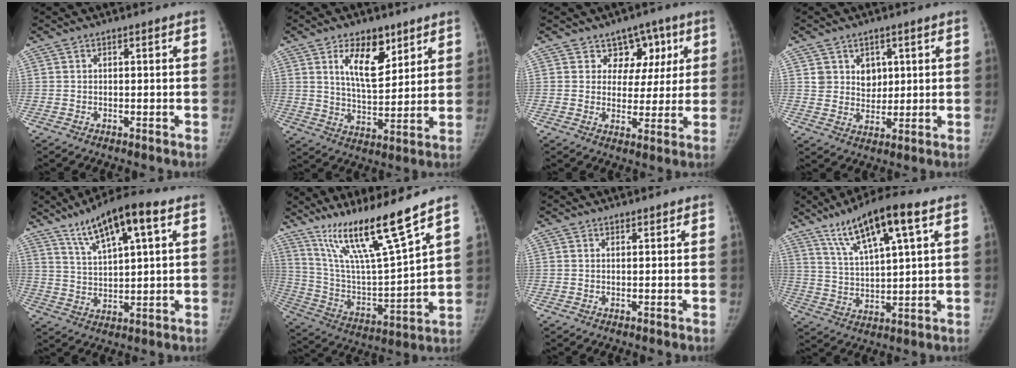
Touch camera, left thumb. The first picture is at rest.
{"total": 11.2, "force": [5.8, 5.6, 7.7], "torque": [-0.099, -0.040, 0.104]}
{"total": 8.0, "force": [4.0, 6.4, 2.6], "torque": [0.016, -0.010, 0.055]}
{"total": 5.7, "force": [2.2, 4.7, 2.3], "torque": [-0.005, -0.014, 0.041]}
{"total": 13.0, "force": [6.8, 3.0, 10.7], "torque": [-0.179, -0.012, 0.121]}
{"total": 18.9, "force": [13.3, 0.6, 13.3], "torque": [-0.218, -0.071, 0.248]}
{"total": 0.7, "force": [0.6, 0.3, 0.1], "torque": [0.000, -0.005, 0.010]}
{"total": 13.9, "force": [7.6, 2.8, 11.3], "torque": [-0.195, -0.017, 0.141]}